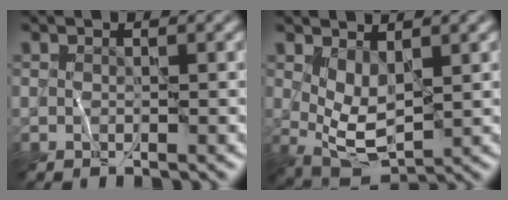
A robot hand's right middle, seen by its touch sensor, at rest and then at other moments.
{"total": 3.6, "force": [1.3, 1.6, 2.9], "torque": [-0.061, -0.013, 0.031]}